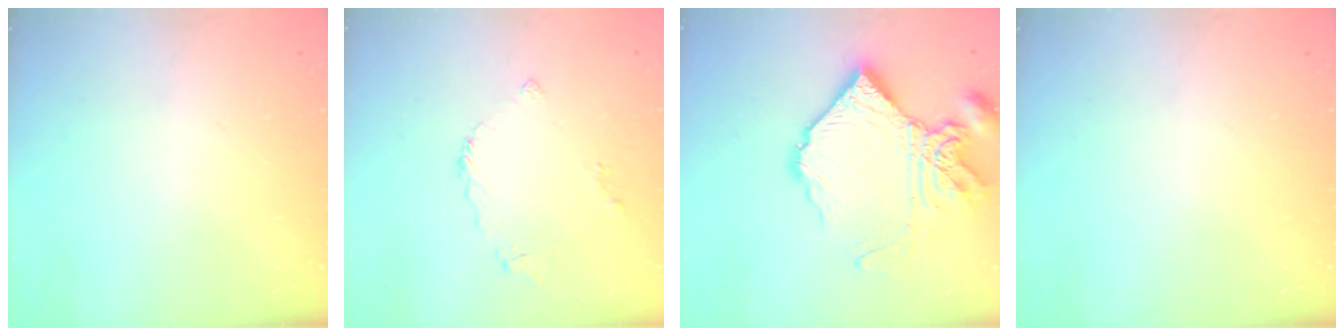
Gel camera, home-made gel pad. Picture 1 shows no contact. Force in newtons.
{"total": 4.8, "press": 4.8, "slide": 0.7}
{"total": 18.7, "press": 18.5, "slide": 2.2}
{"total": 0.0}